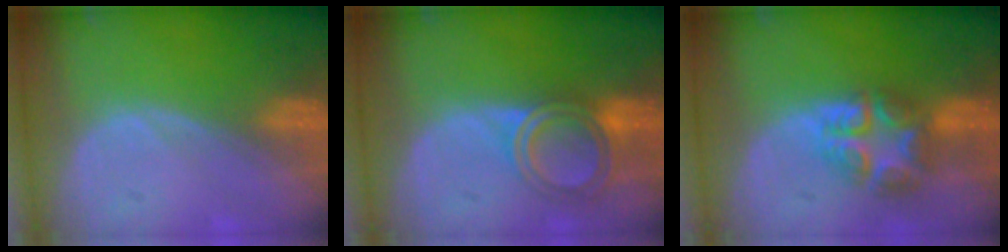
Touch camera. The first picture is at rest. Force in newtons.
{"total": 6.1, "press": 5.3, "slide": 3.1}
{"total": 7.6, "press": 6.6, "slide": 3.7}